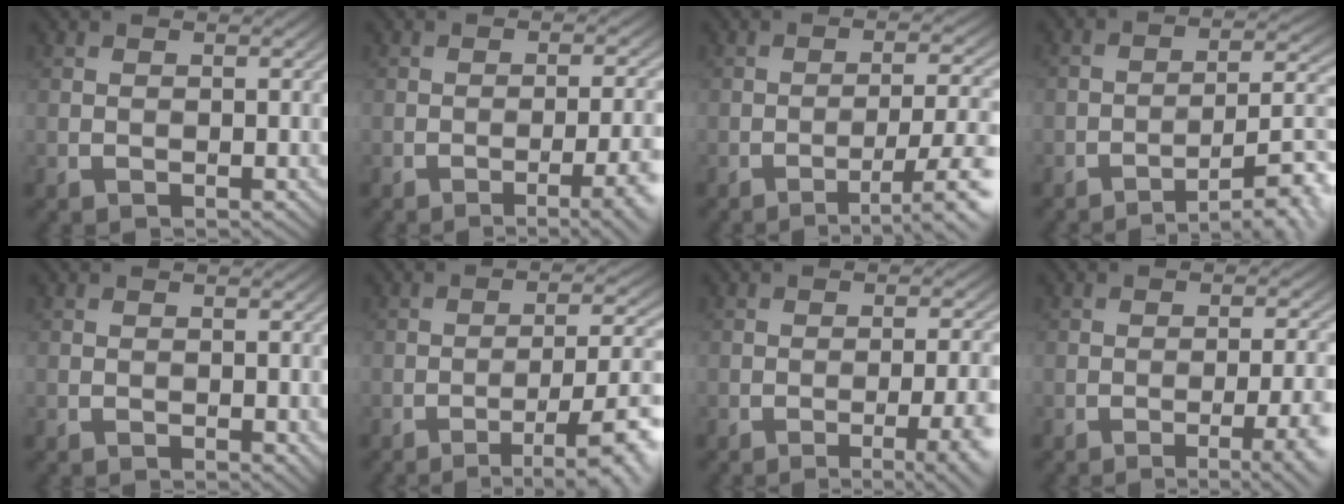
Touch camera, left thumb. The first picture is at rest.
{"total": 6.3, "force": [-2.5, 1.5, 5.6], "torque": [-0.077, 0.002, -0.031]}
{"total": 6.5, "force": [-3.0, 1.4, 5.7], "torque": [-0.089, 0.002, -0.043]}
{"total": 9.9, "force": [-6.4, 2.6, 7.1], "torque": [-0.107, 0.008, -0.095]}
{"total": 0.6, "force": [0.0, 0.4, 0.5], "torque": [-0.006, -0.004, 0.001]}
{"total": 8.6, "force": [-4.0, 1.9, 7.4], "torque": [-0.119, -0.001, -0.053]}
{"total": 7.9, "force": [-3.1, 2.3, 6.9], "torque": [-0.086, 0.001, -0.034]}
{"total": 7.0, "force": [-2.8, 1.8, 6.2], "torque": [-0.084, 0.000, -0.031]}